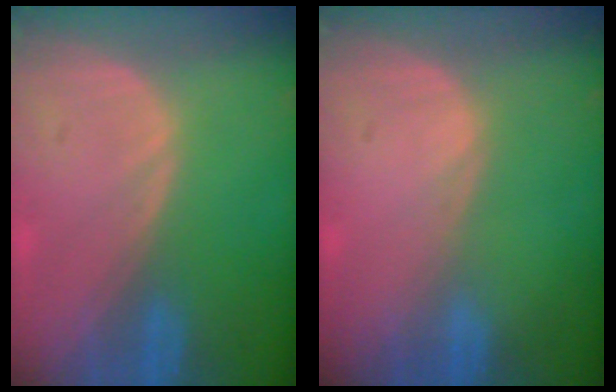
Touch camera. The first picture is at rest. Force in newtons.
{"total": 0.0}